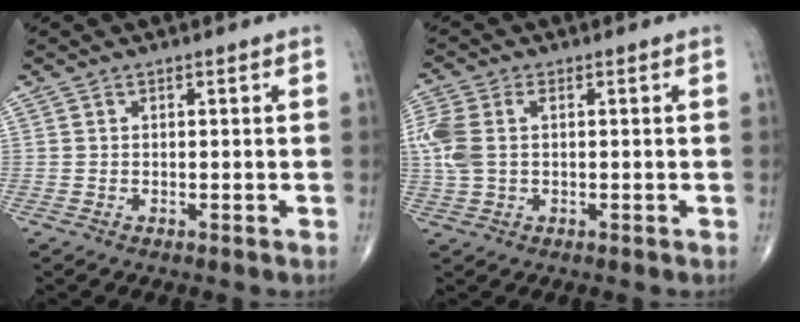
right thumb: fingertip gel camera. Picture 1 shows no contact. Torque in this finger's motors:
{"motor_torque": [1.10, 1.09, 0.90, 0.30, 0.07]}